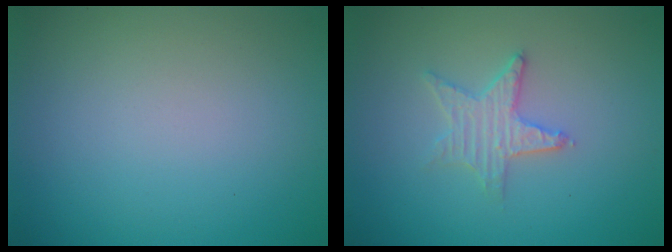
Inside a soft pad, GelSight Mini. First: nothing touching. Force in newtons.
{"total": 2.7, "press": 2.6, "slide": 0.5}